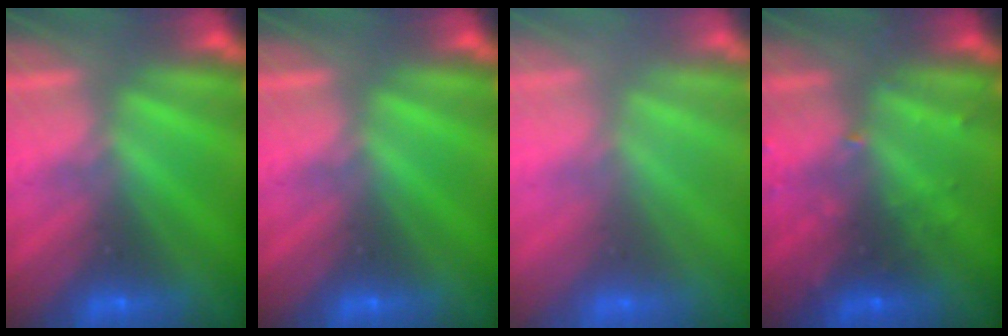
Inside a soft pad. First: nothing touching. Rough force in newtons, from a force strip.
{"total": 0.0}
{"total": 3.8}
{"total": 3.1}